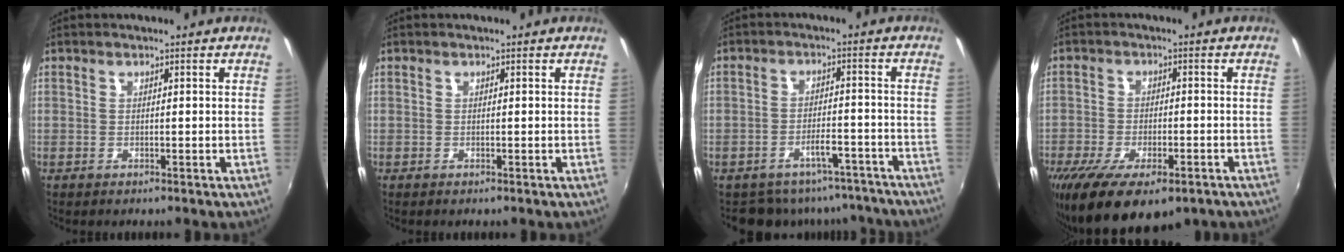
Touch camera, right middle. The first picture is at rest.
{"total": 0.0}
{"total": 10.2, "force": [-9.1, 3.9, 2.3], "torque": [-0.040, 0.021, -0.105]}
{"total": 14.2, "force": [-9.2, 5.7, 9.3], "torque": [-0.194, -0.047, -0.140]}